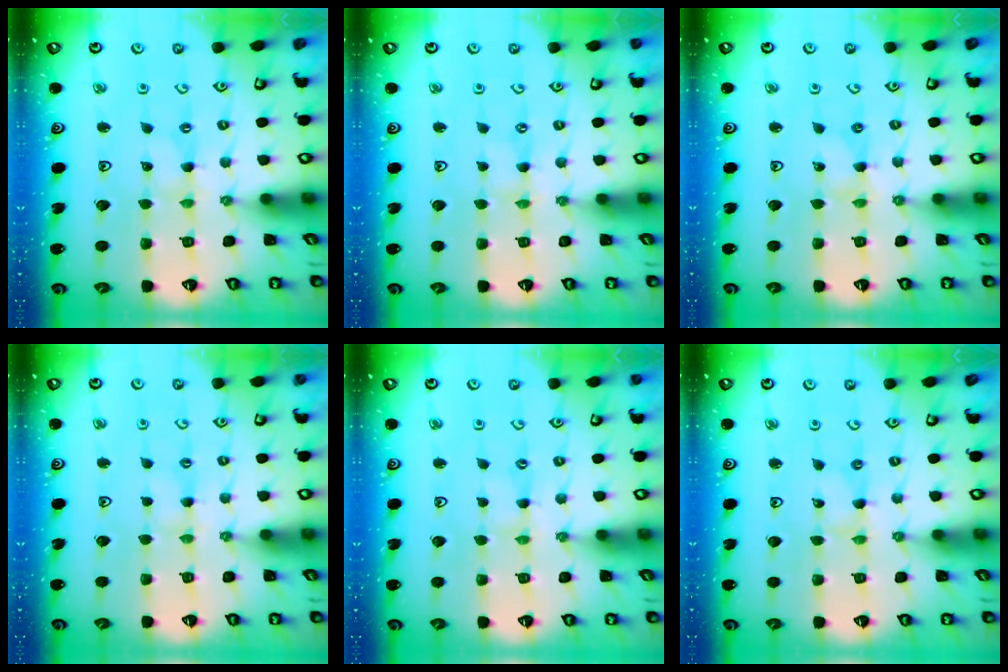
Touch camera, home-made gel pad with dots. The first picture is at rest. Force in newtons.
{"total": 0.0}
{"total": 0.0}
{"total": 2.1, "press": 2.1, "slide": 0.3}
{"total": 0.7, "press": 0.7, "slide": 0.1}
{"total": 0.0}